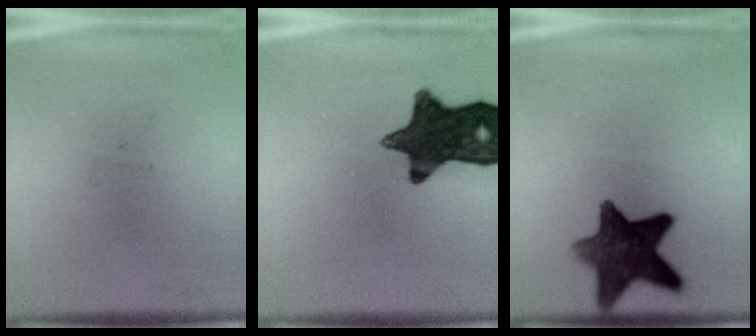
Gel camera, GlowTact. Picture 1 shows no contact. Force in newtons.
{"total": 14.0}
{"total": 11.4}